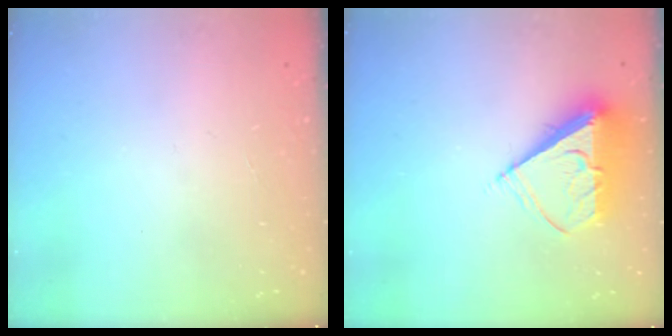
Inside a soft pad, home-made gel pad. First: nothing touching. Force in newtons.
{"total": 8.7, "press": 8.6, "slide": 1.3}